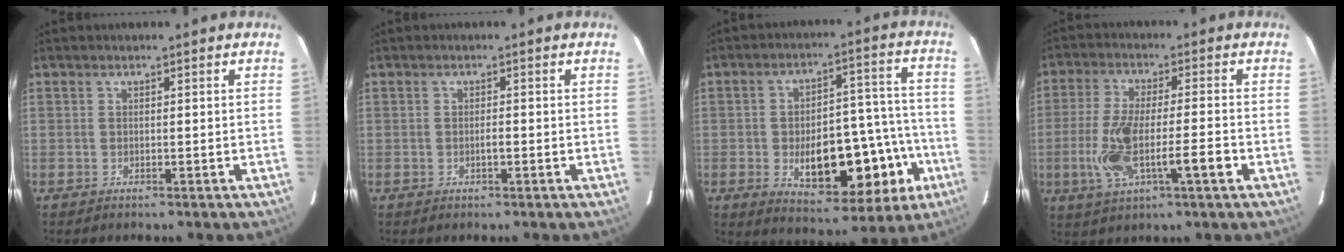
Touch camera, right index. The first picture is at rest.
{"total": 1.0, "force": [-0.3, 0.1, 0.9], "torque": [-0.017, 0.001, -0.006]}
{"total": 17.3, "force": [-5.2, 7.8, 14.5], "torque": [-0.189, 0.029, -0.058]}
{"total": 10.5, "force": [-3.1, 1.9, 9.8], "torque": [-0.195, 0.000, -0.053]}